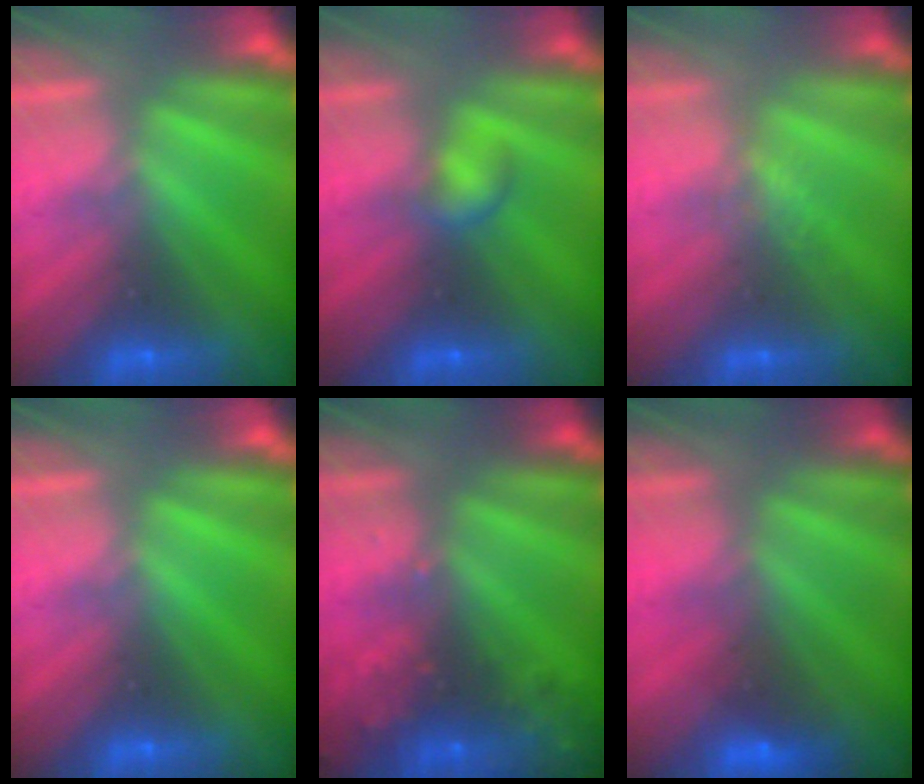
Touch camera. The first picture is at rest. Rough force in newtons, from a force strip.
{"total": 2.2}
{"total": 1.2}
{"total": 0.0}
{"total": 9.0}
{"total": 1.4}